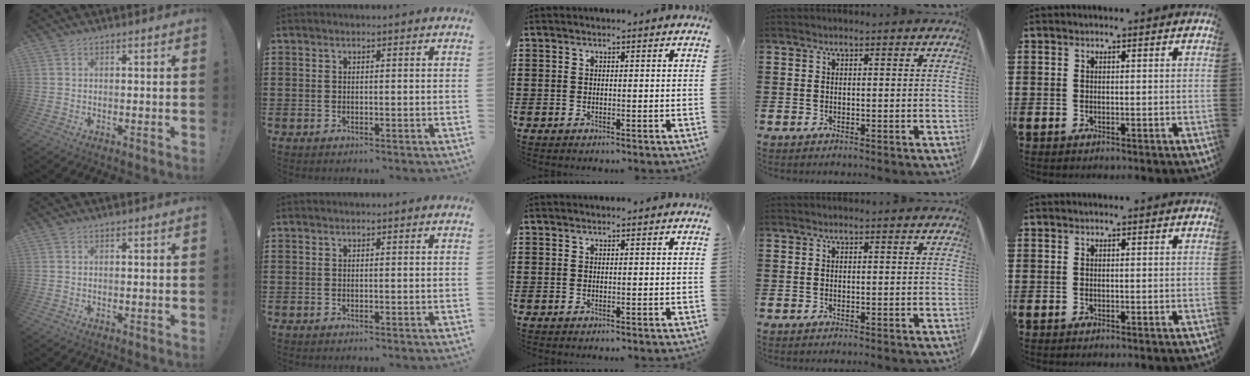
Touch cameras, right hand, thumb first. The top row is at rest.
{}